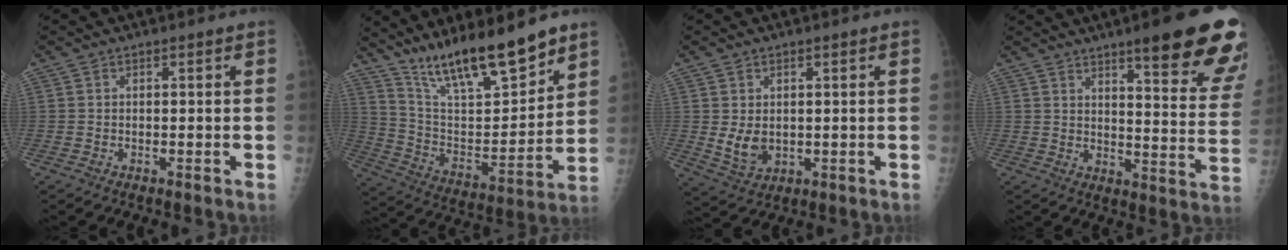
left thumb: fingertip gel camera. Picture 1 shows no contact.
{"total": 19.4, "force": [14.9, 4.5, 11.5], "torque": [-0.159, -0.083, 0.271]}
{"total": 5.5, "force": [0.3, 4.0, 3.8], "torque": [-0.054, -0.012, 0.020]}
{"total": 20.8, "force": [13.4, 3.7, 15.5], "torque": [-0.173, -0.064, 0.171]}